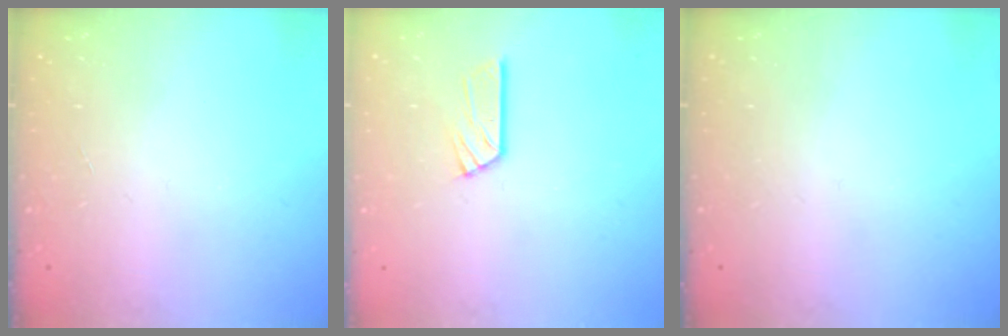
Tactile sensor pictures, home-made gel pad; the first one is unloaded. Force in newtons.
{"total": 6.9, "press": 6.9, "slide": 0.6}
{"total": 0.0}